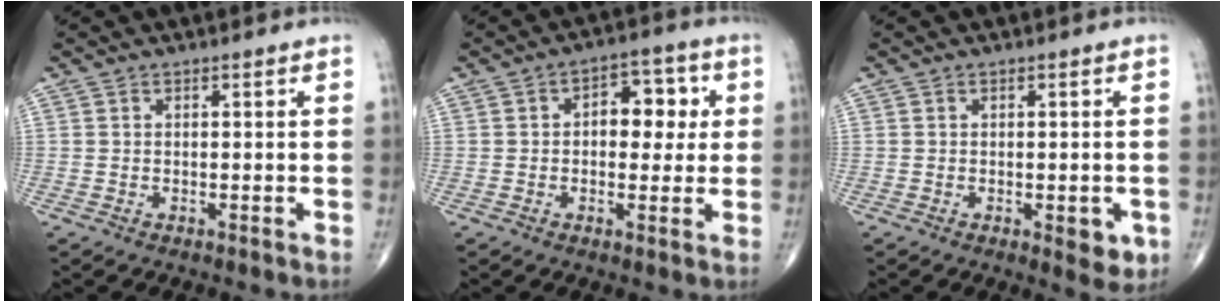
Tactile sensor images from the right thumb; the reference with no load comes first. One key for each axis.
{"total": 8.4, "fx": 1.2, "fy": 5.2, "fz": 6.4, "tx": -0.048, "ty": 0.015, "tz": 0.014}
{"total": 4.3, "fx": -1.3, "fy": 1.9, "fz": 3.7, "tx": -0.029, "ty": -0.006, "tz": -0.012}